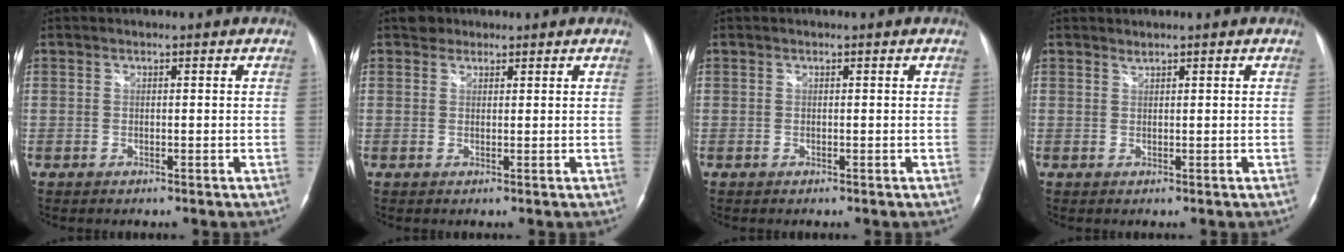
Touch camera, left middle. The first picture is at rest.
{"total": 1.8, "force": [1.4, 1.2, 0.1], "torque": [0.002, 0.008, 0.019]}
{"total": 0.0}
{"total": 0.5, "force": [0.5, -0.1, 0.0], "torque": [-0.004, -0.002, 0.011]}